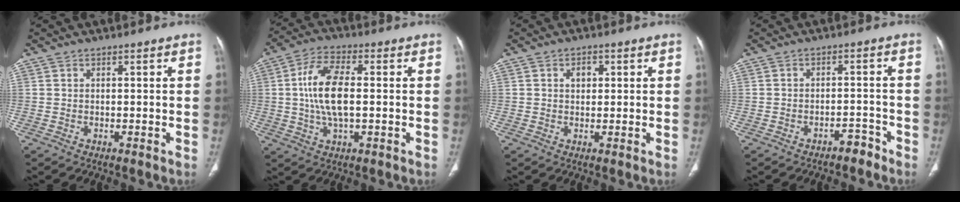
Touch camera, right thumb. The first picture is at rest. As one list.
[{"total": 11.4, "force": [0.3, 5.0, 10.2], "torque": [-0.208, 0.009, 0.004]}, {"total": 2.5, "force": [0.7, 1.9, 1.5], "torque": [-0.013, 0.002, 0.010]}, {"total": 3.1, "force": [-2.6, 1.4, 1.0], "torque": [-0.012, 0.028, -0.036]}]